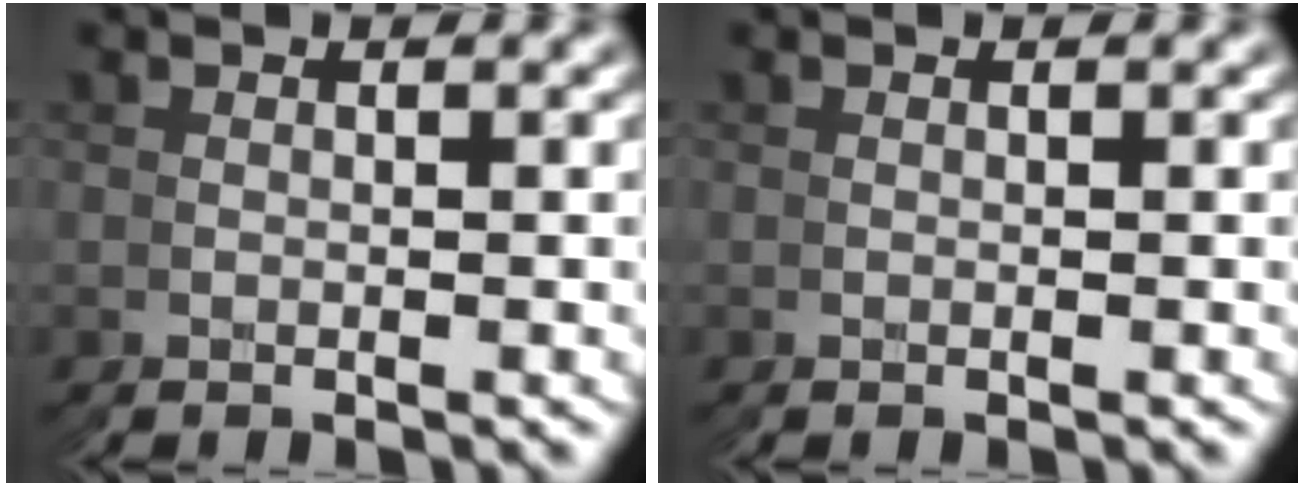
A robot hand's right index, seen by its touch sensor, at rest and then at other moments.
{"total": 0.0}